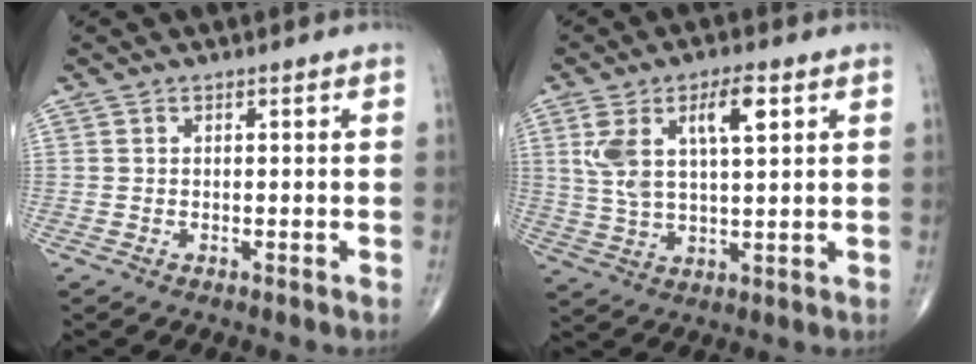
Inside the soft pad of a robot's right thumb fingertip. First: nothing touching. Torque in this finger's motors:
{"motor_torque": [1.10, 1.38, 1.21, 0.54, 0.10]}